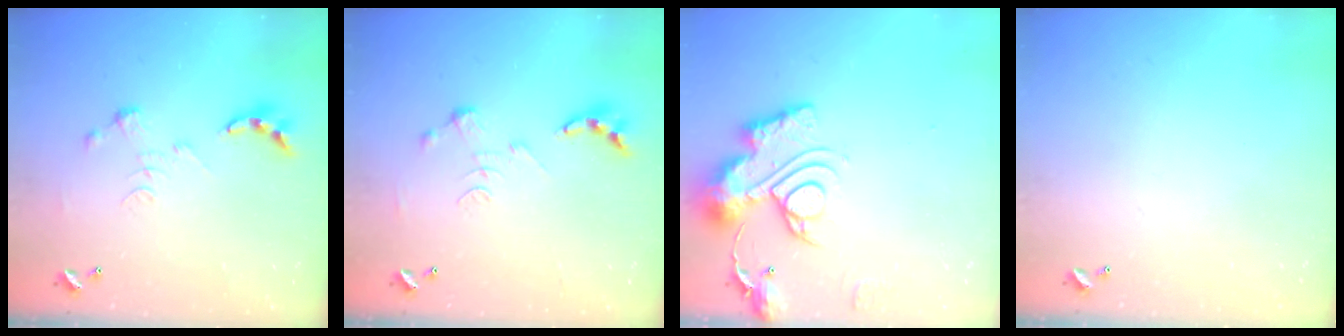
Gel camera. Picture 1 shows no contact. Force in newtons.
{"total": 0.0}
{"total": 15.0, "press": 14.9, "slide": 1.6}
{"total": 0.0}